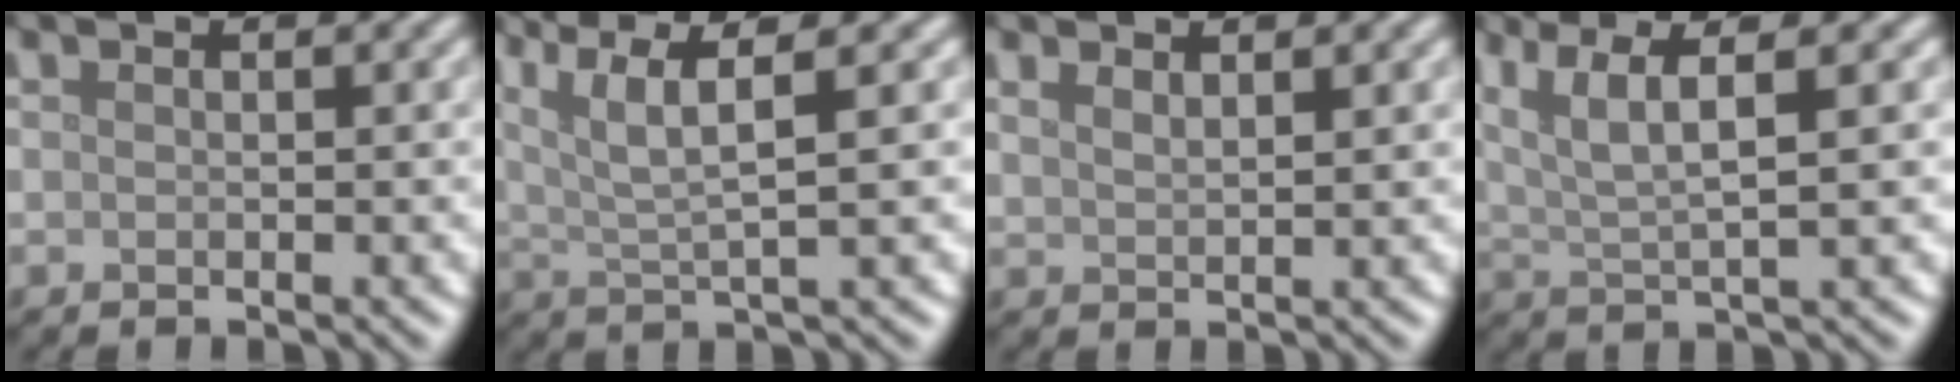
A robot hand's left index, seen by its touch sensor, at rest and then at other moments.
{"total": 5.2, "force": [2.5, 0.9, 4.4], "torque": [-0.083, 0.009, 0.052]}
{"total": 1.4, "force": [1.2, 0.4, 0.7], "torque": [-0.016, 0.000, 0.024]}
{"total": 5.0, "force": [2.3, 1.0, 4.3], "torque": [-0.082, 0.007, 0.047]}